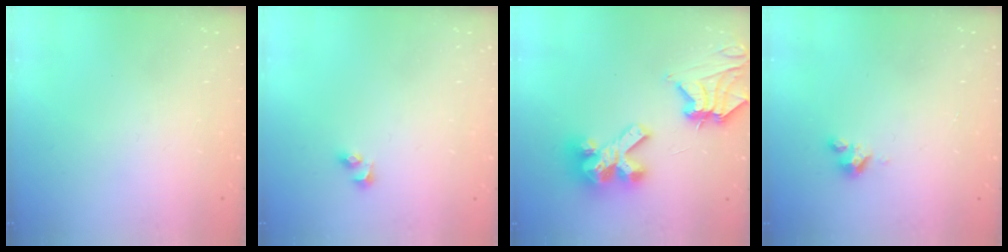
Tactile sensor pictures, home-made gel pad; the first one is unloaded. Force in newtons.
{"total": 2.7, "press": 2.4, "slide": 1.1}
{"total": 14.5, "press": 14.3, "slide": 1.8}
{"total": 3.6, "press": 3.6, "slide": 0.4}